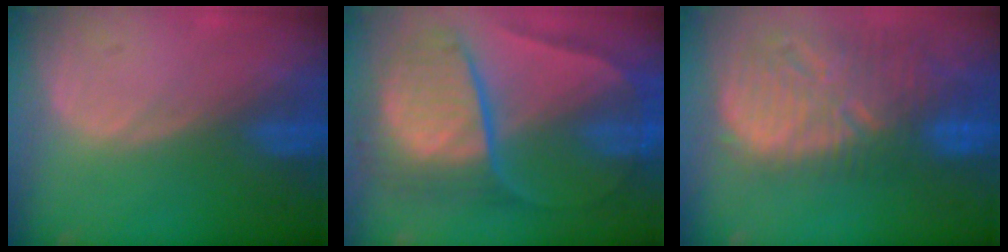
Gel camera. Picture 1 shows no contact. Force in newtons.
{"total": 10.7, "press": 10.7, "slide": 1.1}
{"total": 13.3, "press": 11.4, "slide": 6.8}